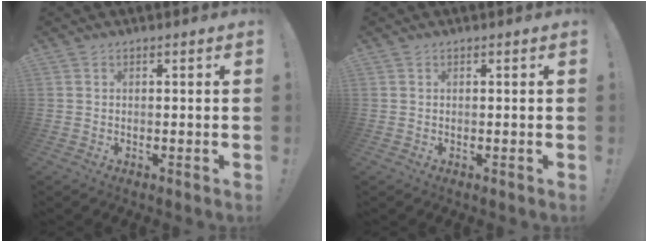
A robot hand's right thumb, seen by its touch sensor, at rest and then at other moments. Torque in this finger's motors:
{"motor_torque": [-0.04, 0.00, -0.09, 0.05, 0.00]}